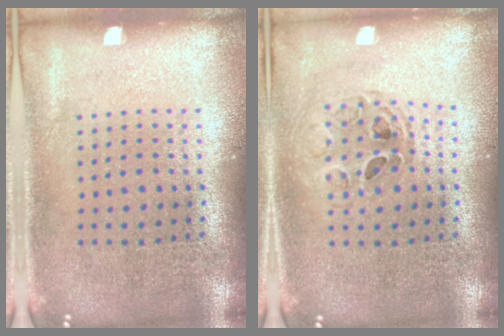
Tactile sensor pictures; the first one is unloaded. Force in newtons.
{"total": 0.8, "press": 0.7, "slide": 0.2}